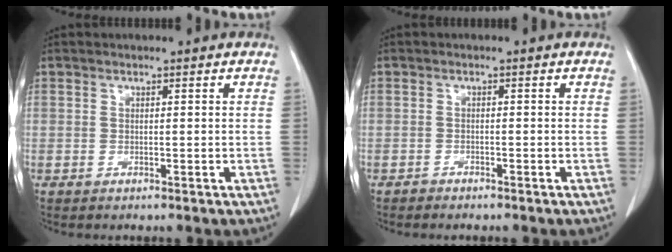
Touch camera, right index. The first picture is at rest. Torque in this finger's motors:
{"motor_torque": [0.07, -0.10, 0.02, 0.01]}